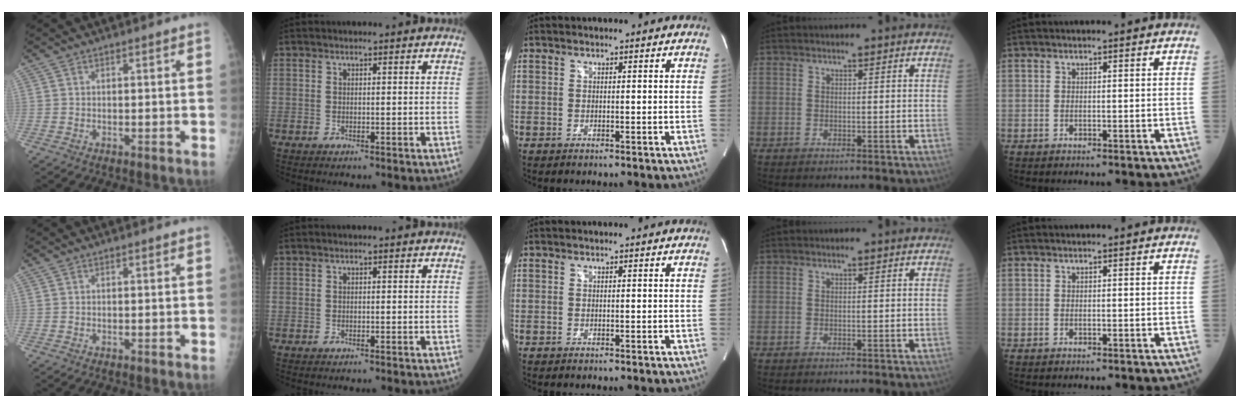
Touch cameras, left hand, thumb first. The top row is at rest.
{}